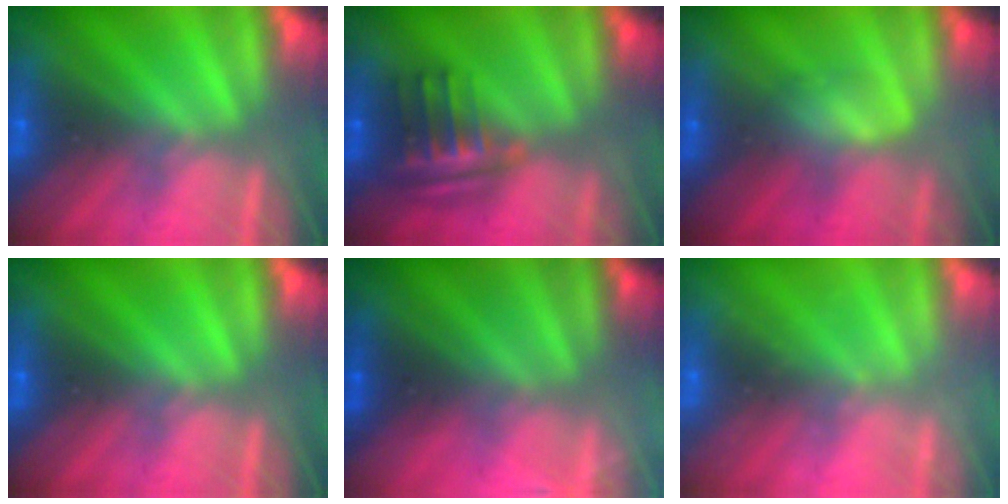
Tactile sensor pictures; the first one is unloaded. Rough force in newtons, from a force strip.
{"total": 8.1}
{"total": 2.8}
{"total": 0.0}
{"total": 3.1}
{"total": 2.0}